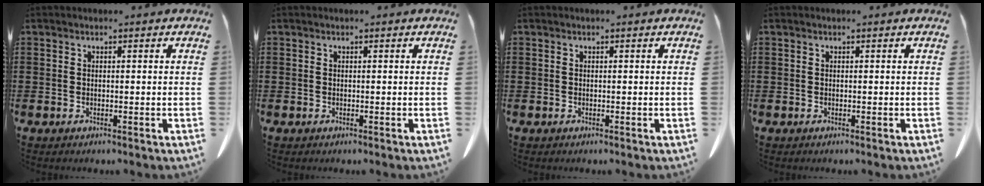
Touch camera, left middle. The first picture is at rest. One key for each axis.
{"total": 0.0}
{"total": 0.0}
{"total": 0.0}